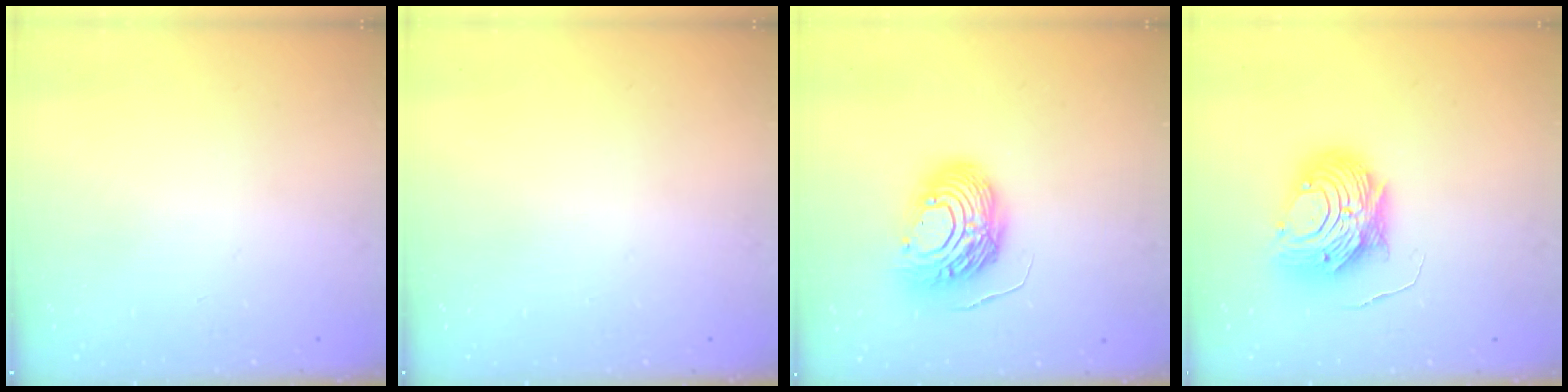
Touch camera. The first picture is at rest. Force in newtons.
{"total": 0.0}
{"total": 13.0, "press": 13.0, "slide": 1.1}
{"total": 10.5, "press": 10.5, "slide": 1.0}